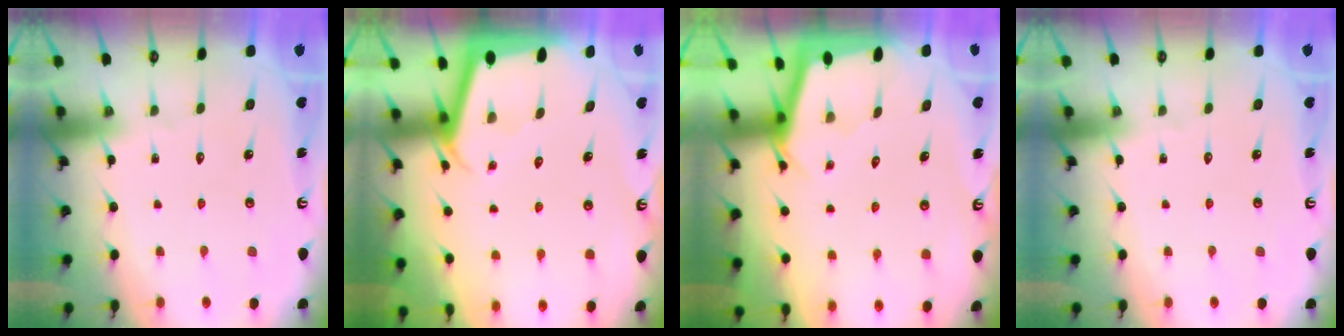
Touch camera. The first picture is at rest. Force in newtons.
{"total": 2.4, "press": 2.4, "slide": 0.3}
{"total": 2.1, "press": 2.1, "slide": 0.2}
{"total": 0.0}